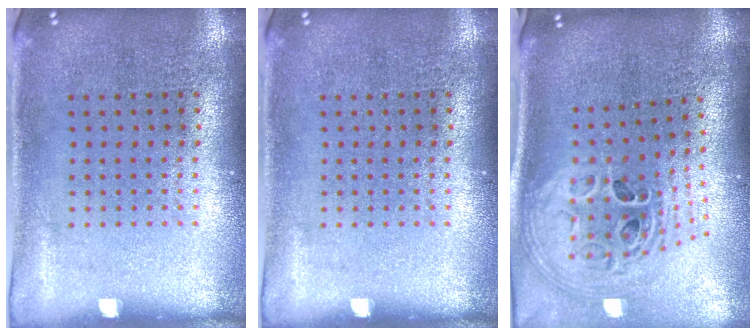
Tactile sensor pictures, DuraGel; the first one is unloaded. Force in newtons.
{"total": 0.0}
{"total": 2.6, "press": 1.8, "slide": 1.8}